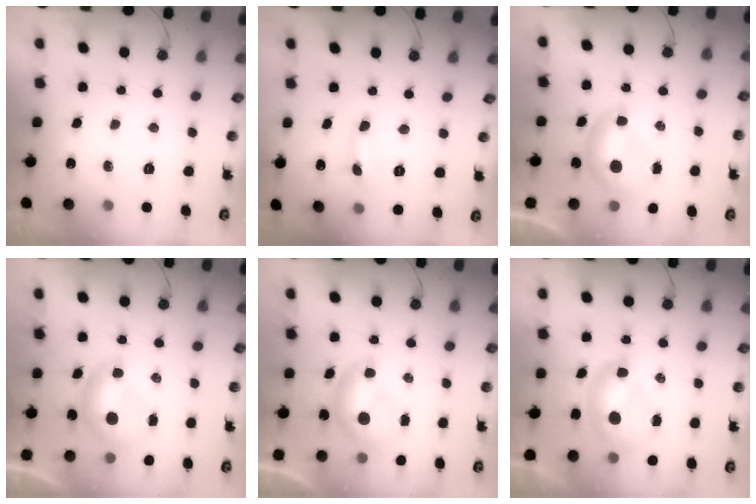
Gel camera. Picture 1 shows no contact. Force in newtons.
{"total": 1.7, "press": 1.6, "slide": 0.5}
{"total": 0.0}
{"total": 0.0}
{"total": 0.0}
{"total": 1.8, "press": 1.7, "slide": 0.6}